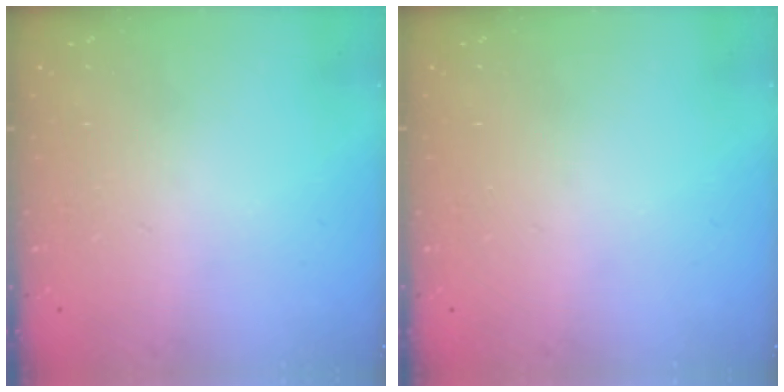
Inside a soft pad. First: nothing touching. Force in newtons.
{"total": 0.0}